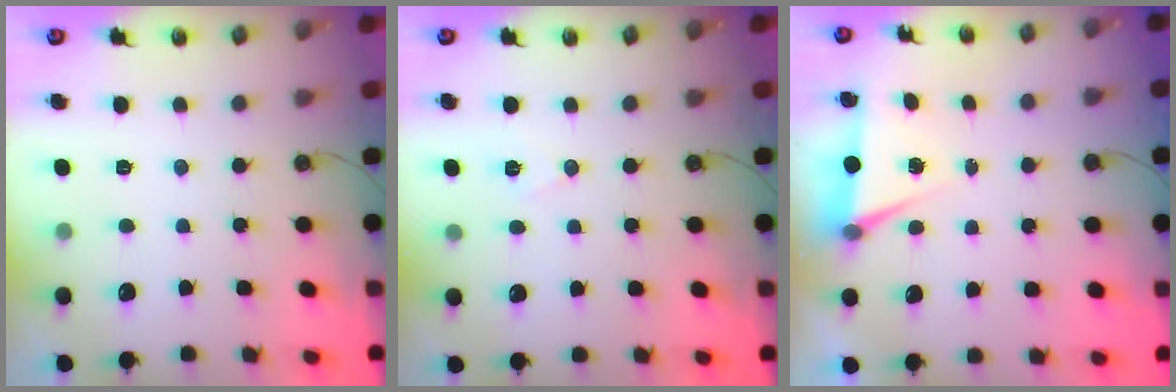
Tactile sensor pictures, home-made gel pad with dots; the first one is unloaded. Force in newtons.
{"total": 6.7, "press": 5.0, "slide": 4.4}
{"total": 5.2, "press": 2.7, "slide": 4.5}